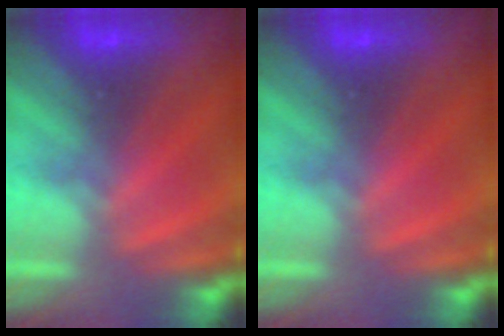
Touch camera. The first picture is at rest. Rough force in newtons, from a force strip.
{"total": 0.0}